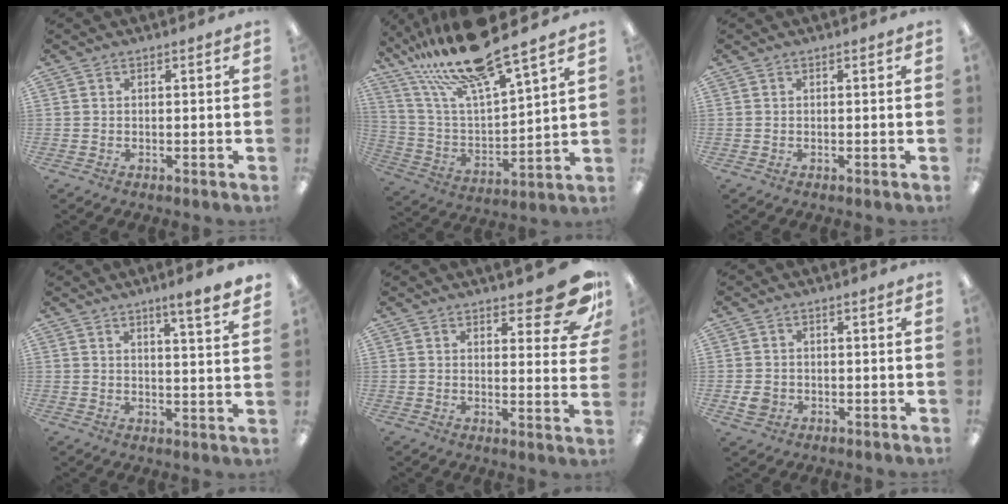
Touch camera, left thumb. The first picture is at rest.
{"total": 20.5, "force": [17.6, 2.3, 10.2], "torque": [-0.209, -0.111, 0.298]}
{"total": 0.0}
{"total": 5.3, "force": [4.4, -0.2, 2.9], "torque": [-0.043, -0.028, 0.071]}
{"total": 11.9, "force": [8.6, 3.5, 7.4], "torque": [-0.082, -0.064, 0.144]}
{"total": 2.9, "force": [-0.4, 2.5, 1.4], "torque": [-0.021, -0.002, -0.008]}